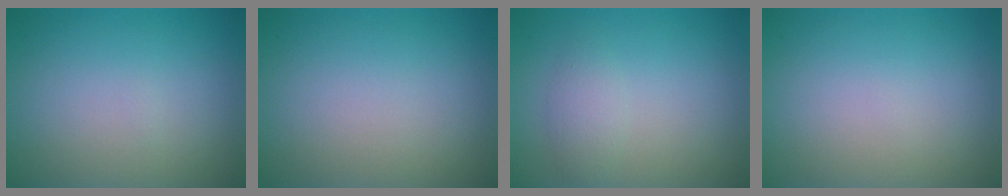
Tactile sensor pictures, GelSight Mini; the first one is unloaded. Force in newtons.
{"total": 0.0}
{"total": 1.6, "press": 1.6, "slide": 0.1}
{"total": 0.0}